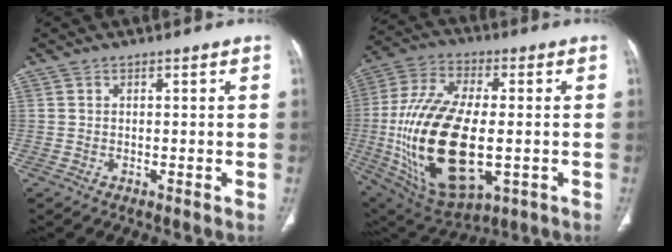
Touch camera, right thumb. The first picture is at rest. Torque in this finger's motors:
{"motor_torque": [0.79, 1.18, 2.77, 0.00, 0.48]}